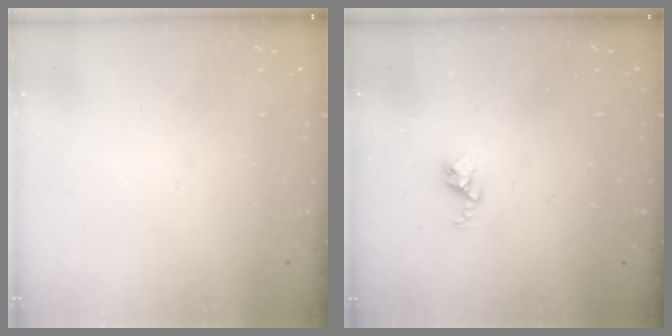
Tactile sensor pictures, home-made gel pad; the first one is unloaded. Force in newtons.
{"total": 2.8, "press": 2.7, "slide": 0.4}